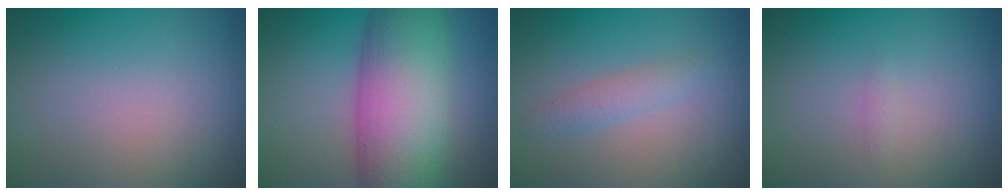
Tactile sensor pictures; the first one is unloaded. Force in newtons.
{"total": 12.2, "press": 12.2, "slide": 0.4}
{"total": 1.6, "press": 1.6, "slide": 0.1}
{"total": 0.6, "press": 0.6, "slide": 0.0}